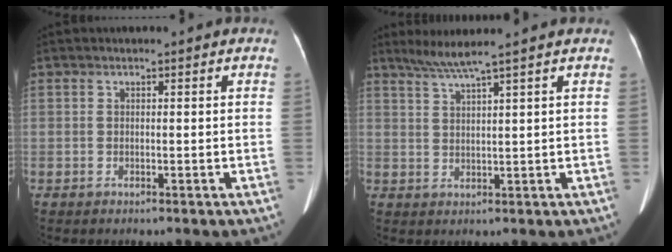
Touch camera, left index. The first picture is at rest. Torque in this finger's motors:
{"motor_torque": [-0.32, -0.18, -0.03, -0.02]}